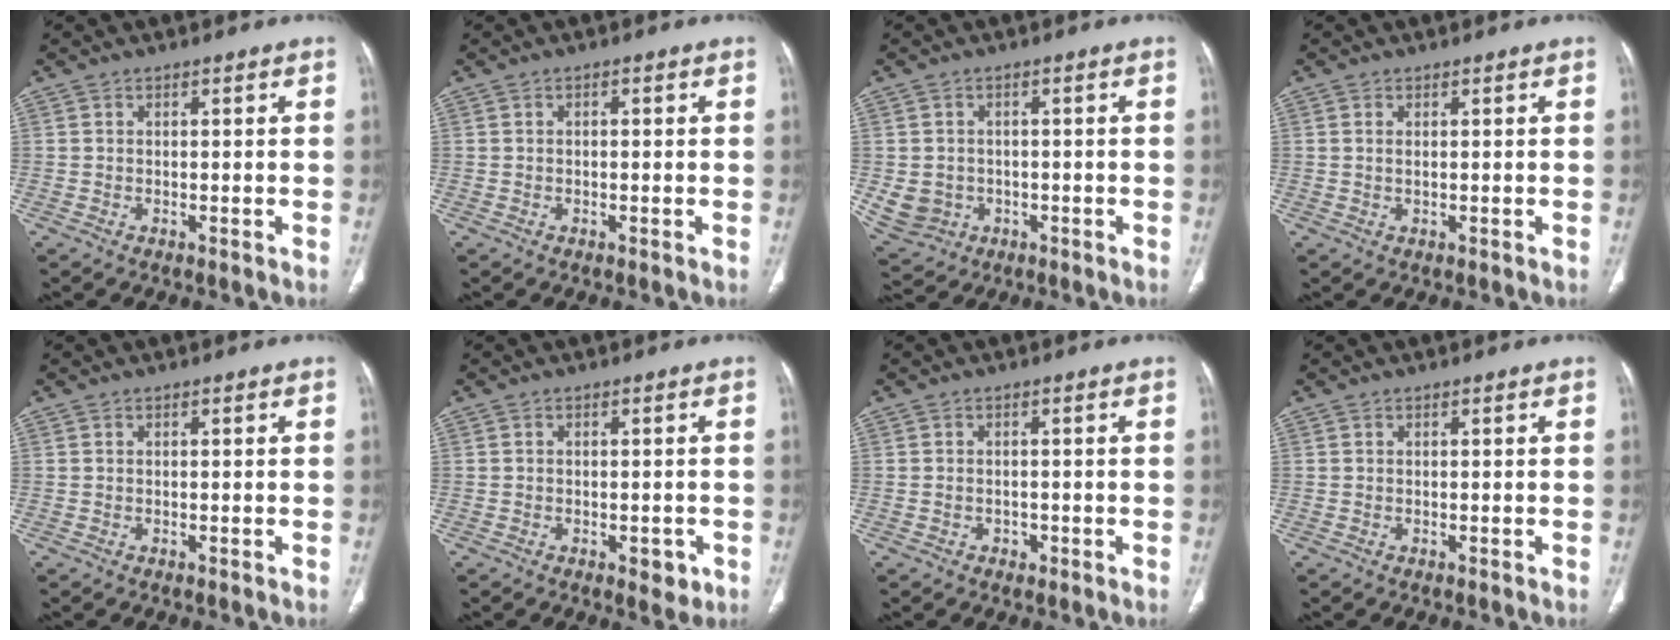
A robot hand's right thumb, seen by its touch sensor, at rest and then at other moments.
{"total": 0.9, "force": [0.1, 0.3, 0.8], "torque": [-0.018, 0.005, 0.002]}
{"total": 6.6, "force": [-1.2, 6.0, 2.4], "torque": [-0.043, 0.008, -0.003]}
{"total": 0.8, "force": [0.3, 0.3, 0.7], "torque": [-0.020, 0.002, 0.008]}
{"total": 0.0}
{"total": 3.2, "force": [-1.3, 1.8, 2.3], "torque": [-0.015, 0.001, -0.013]}
{"total": 1.7, "force": [-0.8, 1.4, 0.4], "torque": [-0.003, 0.009, -0.010]}
{"total": 0.0}